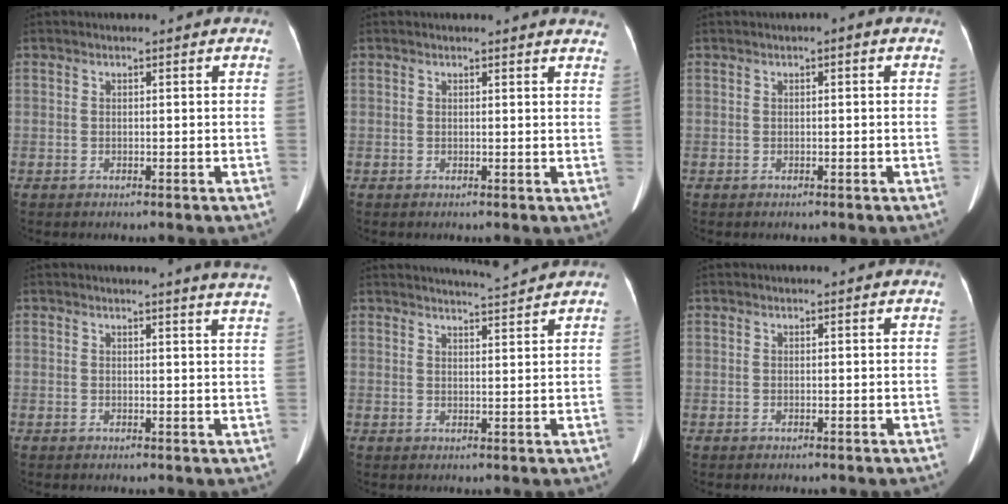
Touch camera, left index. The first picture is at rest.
{"total": 5.6, "force": [5.5, 0.4, 1.1], "torque": [-0.003, -0.016, 0.031]}
{"total": 0.6, "force": [0.1, 0.1, 0.6], "torque": [-0.006, 0.004, -0.001]}
{"total": 6.3, "force": [5.9, -0.4, 2.1], "torque": [-0.024, -0.024, 0.038]}
{"total": 4.3, "force": [4.1, -1.0, 0.6], "torque": [-0.014, -0.002, 0.060]}
{"total": 0.0}